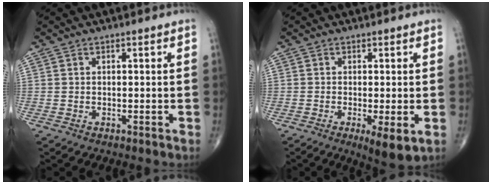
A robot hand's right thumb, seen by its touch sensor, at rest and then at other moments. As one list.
[{"total": 5.5, "force": [-1.6, 1.4, 5.0], "torque": [-0.086, -0.018, -0.026]}]